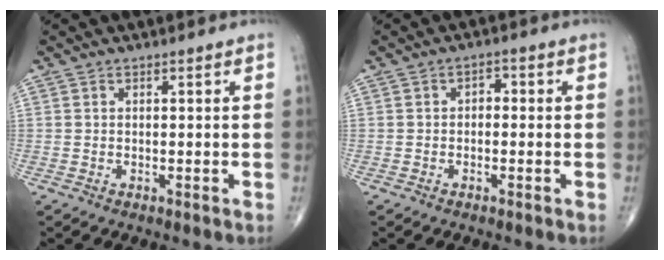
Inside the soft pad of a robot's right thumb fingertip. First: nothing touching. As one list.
[{"total": 1.8, "force": [-0.2, 1.3, 1.3], "torque": [-0.003, 0.010, -0.013]}]